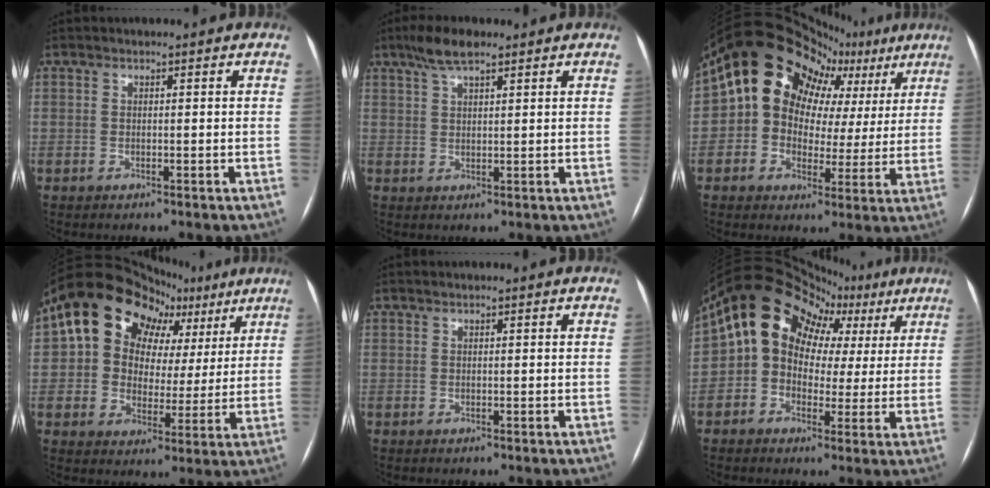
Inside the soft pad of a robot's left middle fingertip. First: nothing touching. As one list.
[{"total": 4.9, "force": [3.4, 1.1, 3.2], "torque": [-0.069, 0.015, 0.064]}, {"total": 17.7, "force": [9.2, 12.1, 9.0], "torque": [-0.133, 0.061, 0.117]}, {"total": 16.5, "force": [8.1, 12.2, 7.6], "torque": [-0.094, 0.061, 0.117]}, {"total": 0.0}, {"total": 16.0, "force": [5.9, 12.8, 7.5], "torque": [-0.120, 0.078, 0.082]}]